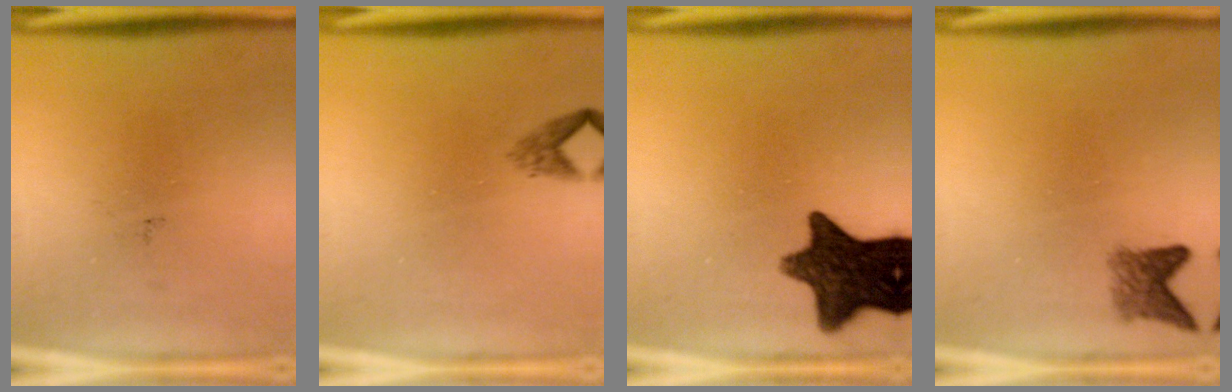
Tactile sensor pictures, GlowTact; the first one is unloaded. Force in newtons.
{"total": 1.3}
{"total": 13.1}
{"total": 2.8}